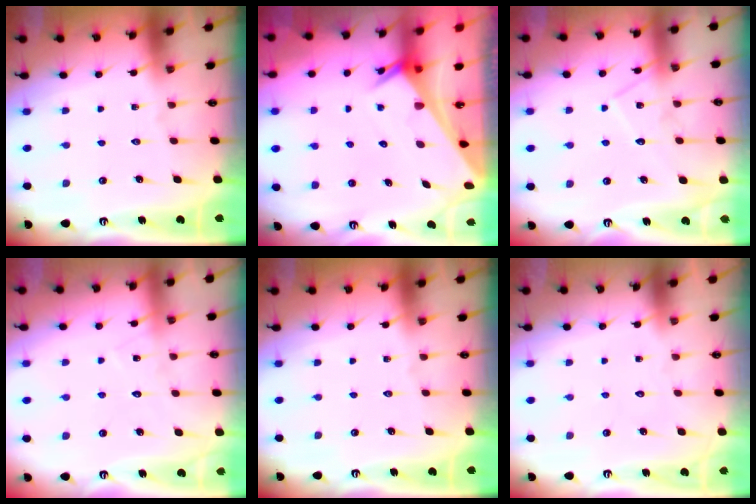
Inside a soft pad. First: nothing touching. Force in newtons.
{"total": 2.7, "press": 2.7, "slide": 0.1}
{"total": 9.3, "press": 9.3, "slide": 0.7}
{"total": 7.5, "press": 7.5, "slide": 0.5}
{"total": 0.0}
{"total": 1.6, "press": 1.6, "slide": 0.1}